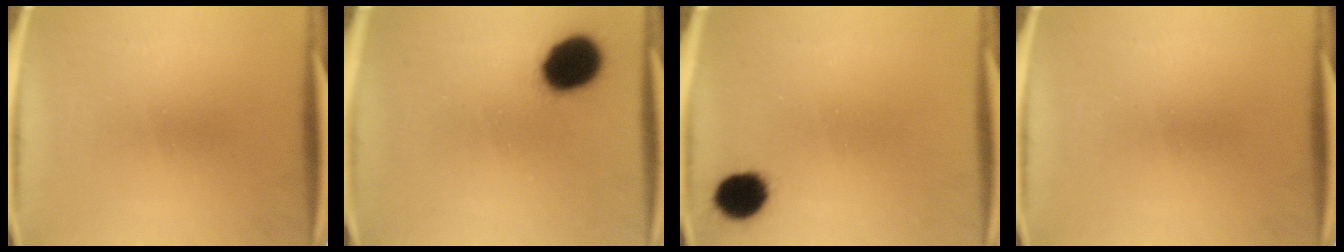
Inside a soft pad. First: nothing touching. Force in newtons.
{"total": 13.0}
{"total": 7.4}
{"total": 0.0}